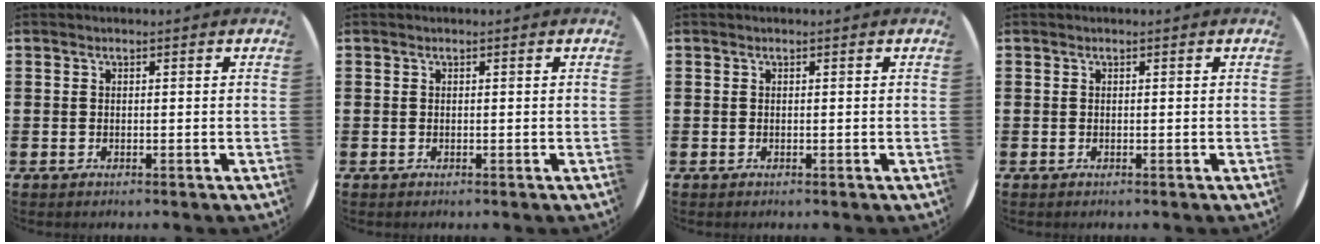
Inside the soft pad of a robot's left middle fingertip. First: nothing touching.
{"total": 0.0}
{"total": 0.0}
{"total": 0.0}